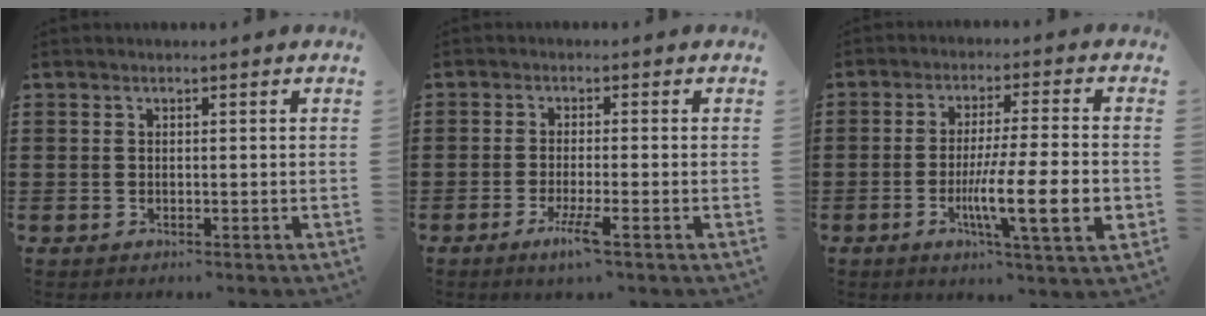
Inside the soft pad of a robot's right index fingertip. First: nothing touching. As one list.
[{"total": 4.1, "force": [-2.3, 0.1, 3.3], "torque": [-0.074, -0.020, -0.042]}, {"total": 12.6, "force": [-3.0, 1.9, 12.1], "torque": [-0.216, -0.019, -0.055]}]